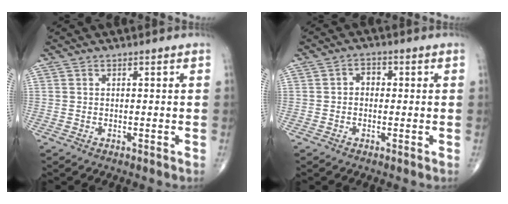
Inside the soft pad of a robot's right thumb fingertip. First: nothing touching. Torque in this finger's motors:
{"motor_torque": [-0.45, 0.36, 0.36, 0.03, 0.06]}